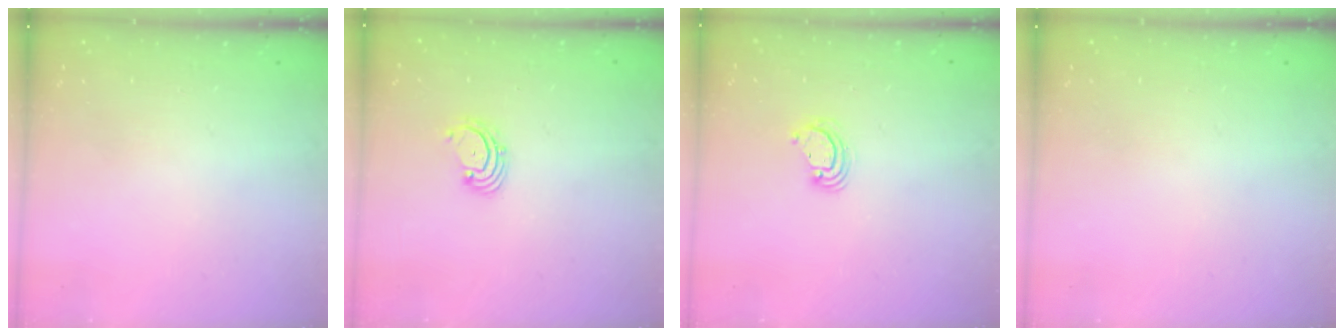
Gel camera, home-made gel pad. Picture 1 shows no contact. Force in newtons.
{"total": 1.8, "press": 1.7, "slide": 0.6}
{"total": 3.7, "press": 3.7, "slide": 0.3}
{"total": 0.0}